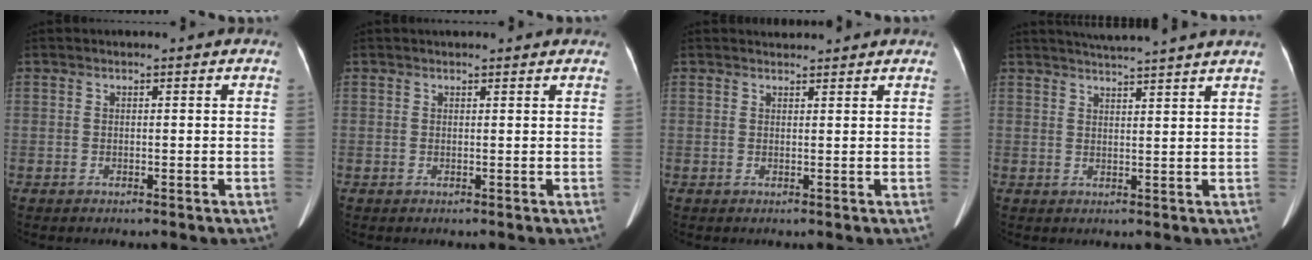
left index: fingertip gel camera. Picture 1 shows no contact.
{"total": 3.7, "force": [3.3, 1.0, 1.2], "torque": [-0.014, 0.027, 0.036]}
{"total": 2.2, "force": [2.2, 0.3, 0.1], "torque": [-0.011, 0.018, 0.033]}
{"total": 10.8, "force": [10.0, -1.3, 4.1], "torque": [-0.066, 0.007, 0.125]}